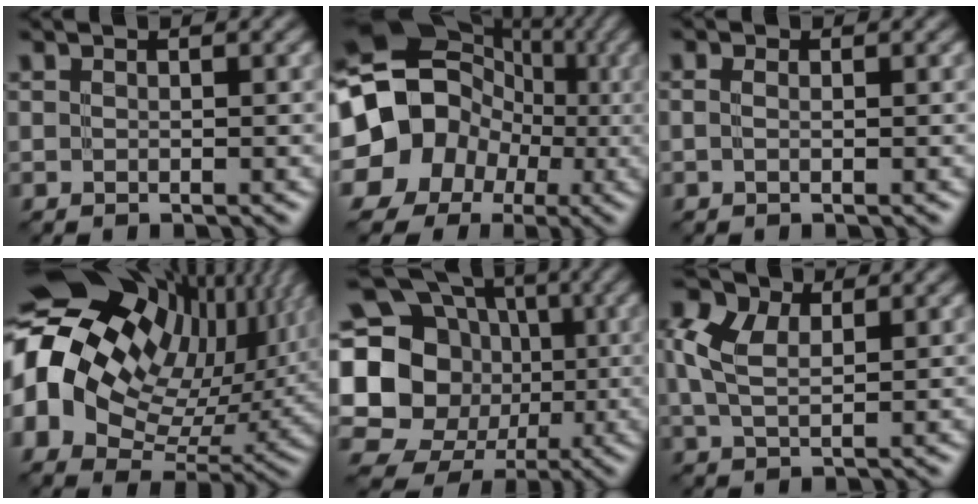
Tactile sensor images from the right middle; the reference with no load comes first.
{"total": 18.0, "force": [-1.7, 16.4, 7.4], "torque": [-0.160, 0.010, -0.075]}
{"total": 0.7, "force": [0.1, 0.4, 0.6], "torque": [-0.011, 0.002, -0.002]}
{"total": 19.3, "force": [4.9, 12.8, 13.6], "torque": [-0.254, 0.017, 0.093]}
{"total": 19.7, "force": [-0.2, 17.9, 8.2], "torque": [-0.183, 0.021, -0.044]}
{"total": 5.2, "force": [2.1, 3.1, 3.6], "torque": [-0.087, 0.014, 0.034]}